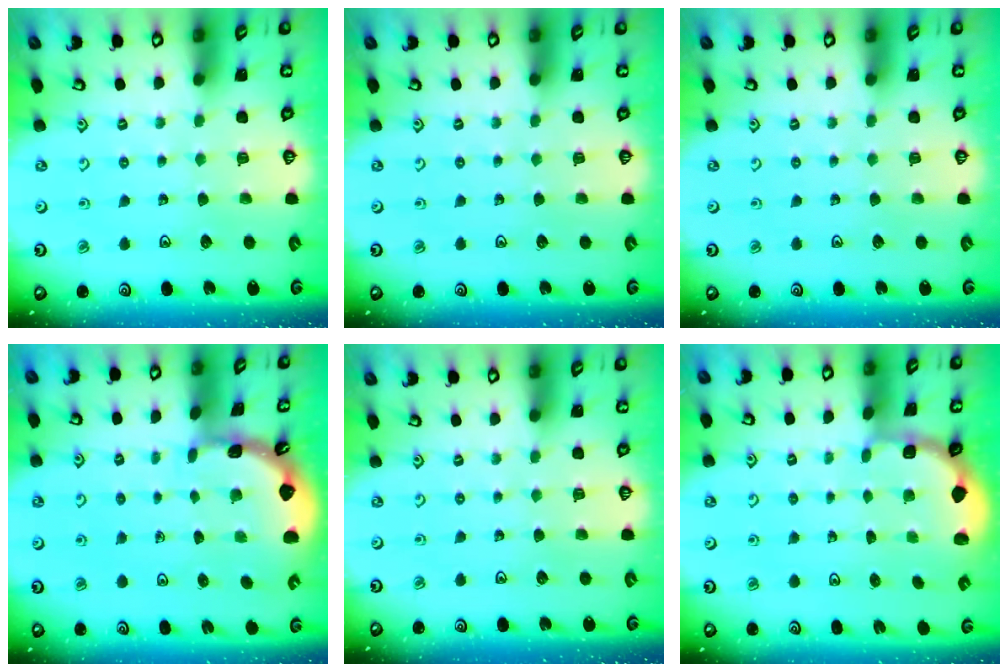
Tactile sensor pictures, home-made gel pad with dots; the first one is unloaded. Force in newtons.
{"total": 0.0}
{"total": 0.0}
{"total": 1.7, "press": 1.7, "slide": 0.1}
{"total": 0.0}
{"total": 1.9, "press": 1.8, "slide": 0.7}